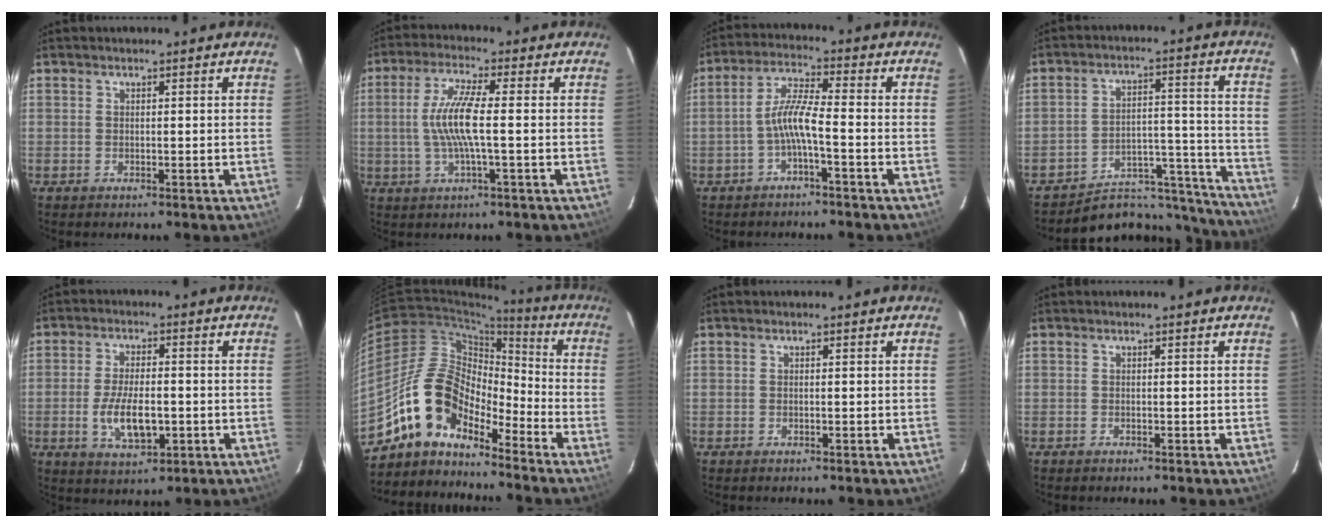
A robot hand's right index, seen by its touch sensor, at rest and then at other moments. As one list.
[{"total": 8.6, "force": [-0.5, 0.8, 8.5], "torque": [-0.172, 0.001, -0.010]}, {"total": 5.5, "force": [-2.3, 0.4, 5.0], "torque": [-0.113, 0.014, -0.044]}, {"total": 18.1, "force": [-16.6, 6.5, 3.2], "torque": [-0.032, 0.067, -0.221]}, {"total": 8.6, "force": [-2.0, 3.8, 7.4], "torque": [-0.150, -0.010, -0.030]}, {"total": 12.5, "force": [-9.8, 5.6, 5.2], "torque": [-0.090, 0.024, -0.193]}, {"total": 0.0}, {"total": 0.0}]